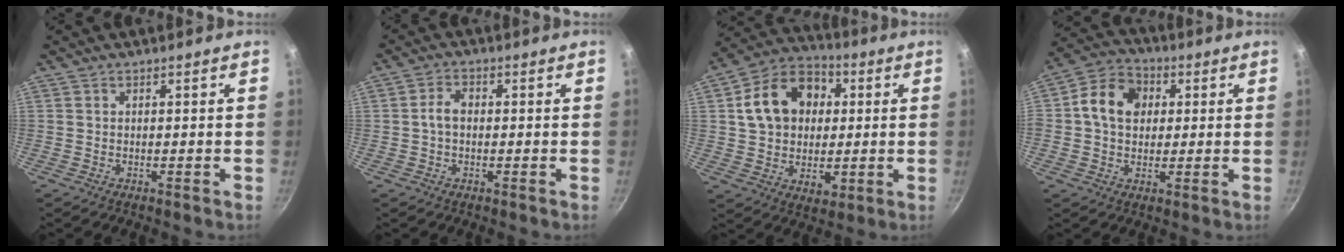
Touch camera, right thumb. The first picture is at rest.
{"total": 3.4, "force": [-0.1, 2.3, 2.5], "torque": [-0.045, 0.014, -0.007]}
{"total": 17.2, "force": [3.2, 13.4, 10.3], "torque": [-0.146, 0.017, 0.049]}
{"total": 10.3, "force": [1.6, 8.3, 6.0], "torque": [-0.080, 0.012, 0.008]}